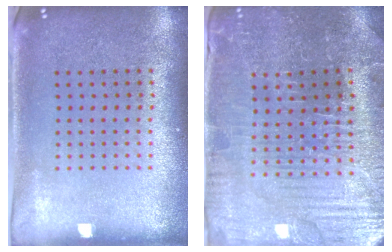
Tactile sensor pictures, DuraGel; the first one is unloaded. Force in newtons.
{"total": 3.7, "press": 3.7, "slide": 0.4}